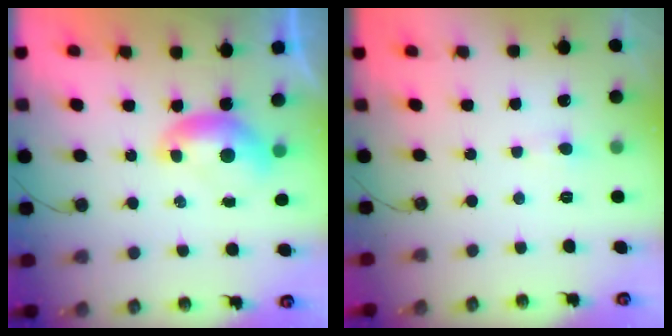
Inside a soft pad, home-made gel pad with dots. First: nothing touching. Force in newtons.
{"total": 0.7, "press": 0.5, "slide": 0.5}